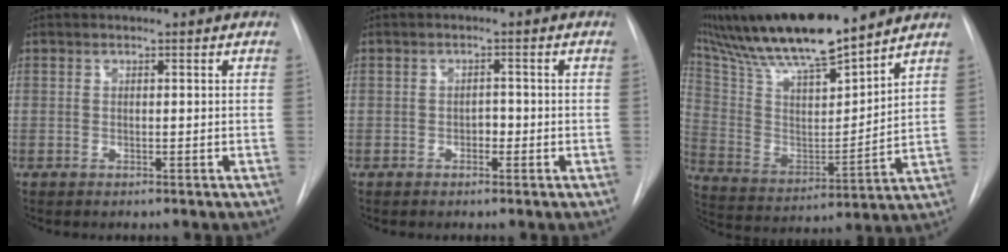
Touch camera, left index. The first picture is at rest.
{"total": 1.4, "force": [-0.8, 0.9, 0.8], "torque": [-0.008, 0.002, -0.017]}
{"total": 20.2, "force": [17.2, 2.1, 10.4], "torque": [-0.196, 0.003, 0.308]}